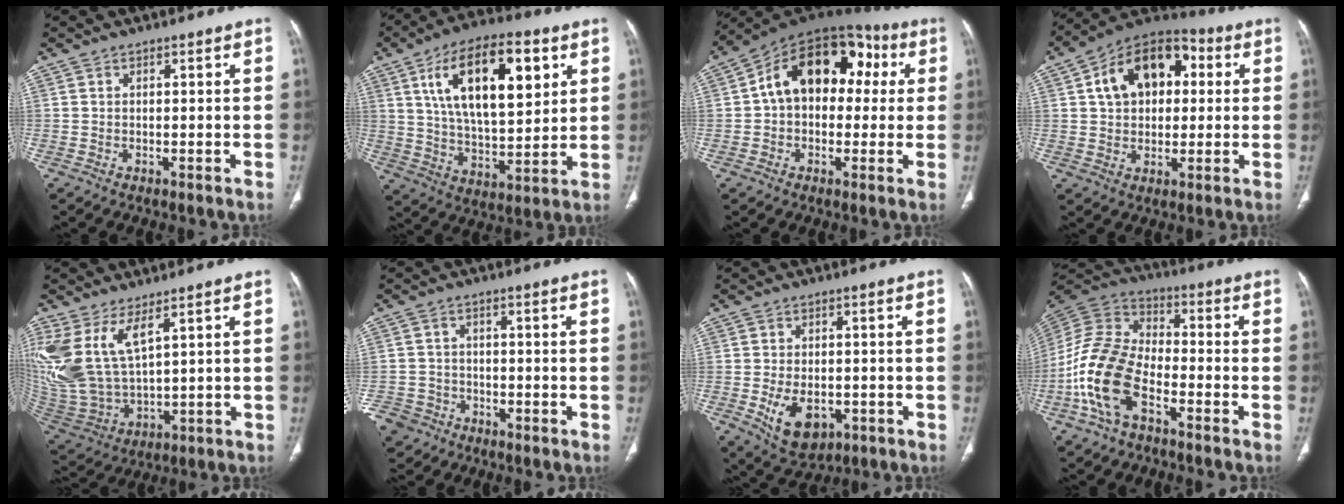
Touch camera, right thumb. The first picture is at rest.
{"total": 21.3, "force": [7.9, 9.6, 17.3], "torque": [-0.260, -0.022, 0.135]}
{"total": 18.5, "force": [3.1, 12.3, 13.5], "torque": [-0.160, 0.051, 0.035]}
{"total": 16.2, "force": [3.8, 10.8, 11.4], "torque": [-0.147, 0.023, 0.052]}
{"total": 14.7, "force": [6.7, 6.5, 11.3], "torque": [-0.249, -0.031, 0.160]}
{"total": 7.1, "force": [-4.0, 5.7, 1.5], "torque": [-0.034, 0.021, -0.068]}
{"total": 8.7, "force": [-2.6, 5.6, 6.1], "torque": [-0.086, 0.002, -0.027]}
{"total": 15.7, "force": [-6.3, 8.9, 11.4], "torque": [-0.233, 0.045, -0.130]}